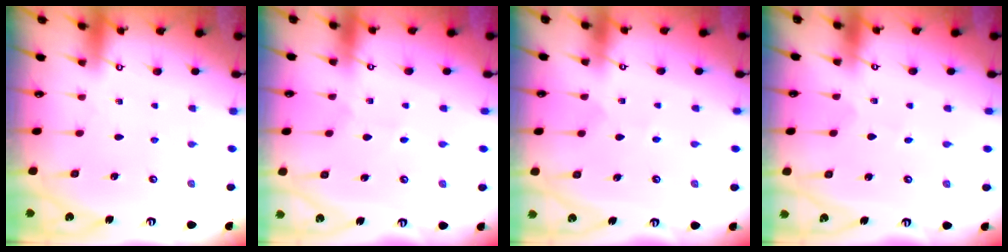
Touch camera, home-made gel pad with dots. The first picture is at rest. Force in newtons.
{"total": 2.7, "press": 2.7, "slide": 0.2}
{"total": 2.8, "press": 2.6, "slide": 1.0}
{"total": 0.7, "press": 0.7, "slide": 0.0}